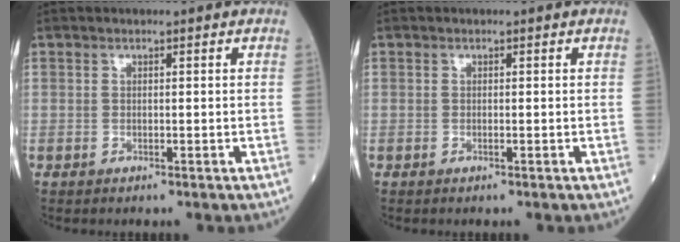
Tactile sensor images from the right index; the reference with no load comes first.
{"total": 0.0}